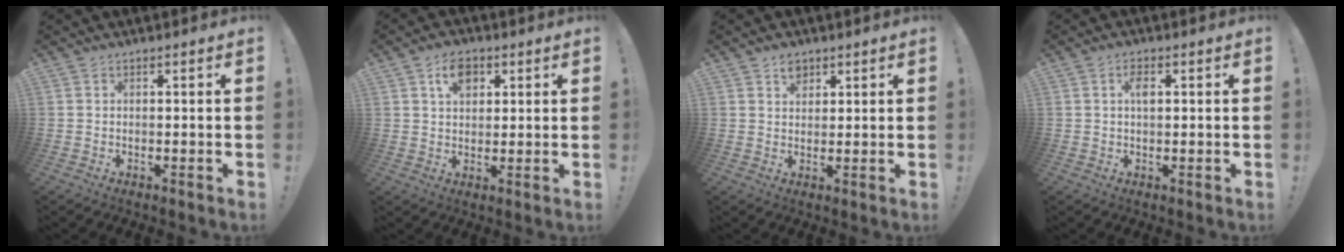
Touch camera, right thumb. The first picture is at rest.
{"total": 7.0, "force": [3.0, 4.9, 4.0], "torque": [-0.056, 0.001, 0.053]}
{"total": 3.6, "force": [2.3, 2.5, 1.2], "torque": [-0.005, -0.009, 0.037]}
{"total": 2.8, "force": [0.7, 1.4, 2.3], "torque": [-0.035, 0.001, 0.008]}